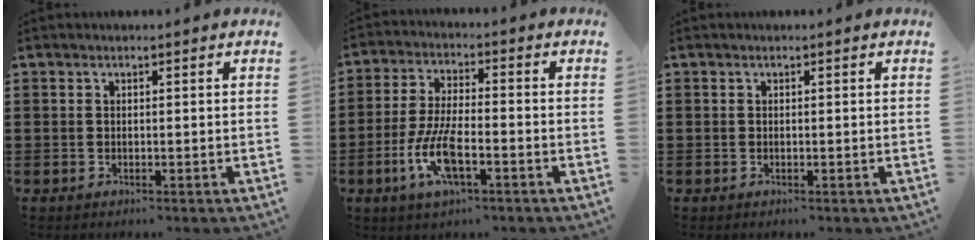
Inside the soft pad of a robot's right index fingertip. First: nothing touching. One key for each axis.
{"total": 8.6, "fx": -3.2, "fy": 2.8, "fz": 7.4, "tx": -0.166, "ty": -0.011, "tz": -0.062}
{"total": 0.0}